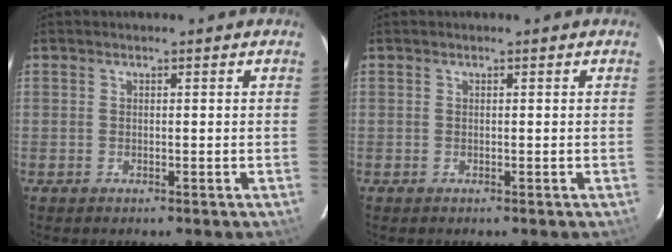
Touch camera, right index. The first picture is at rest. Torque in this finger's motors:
{"motor_torque": [0.00, 0.00, 0.02, 0.00]}